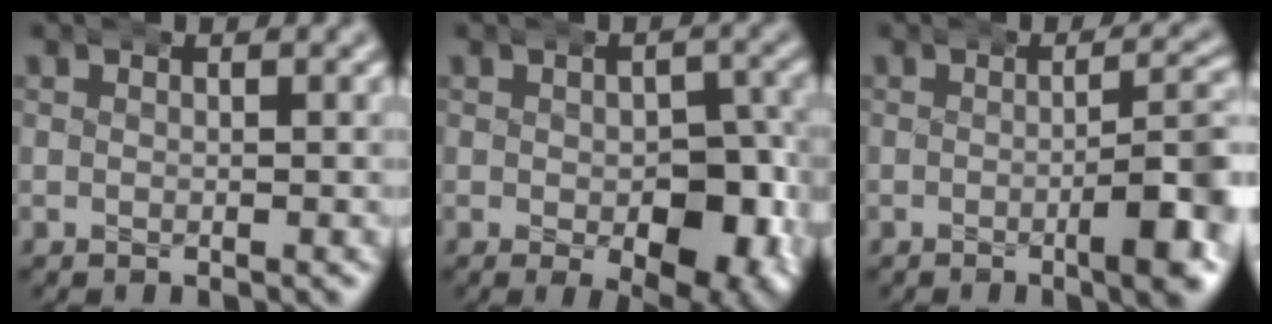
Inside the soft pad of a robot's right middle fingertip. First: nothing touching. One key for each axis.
{"total": 9.1, "fx": -2.3, "fy": 5.1, "fz": 7.1, "tx": -0.093, "ty": -0.030, "tz": -0.020}
{"total": 6.7, "fx": -1.6, "fy": 2.0, "fz": 6.2, "tx": -0.073, "ty": -0.001, "tz": -0.024}